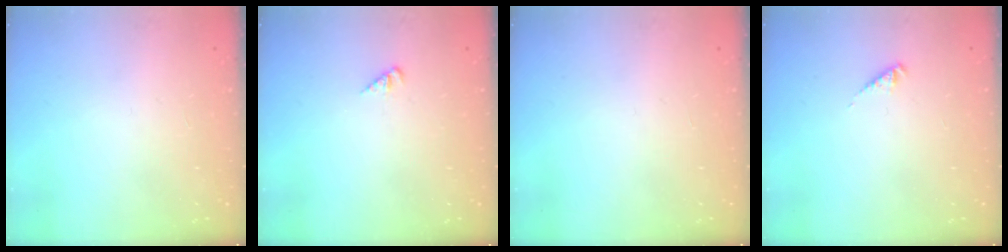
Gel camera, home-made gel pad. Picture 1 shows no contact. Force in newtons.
{"total": 1.8, "press": 1.8, "slide": 0.3}
{"total": 0.0}
{"total": 2.3, "press": 2.3, "slide": 0.4}